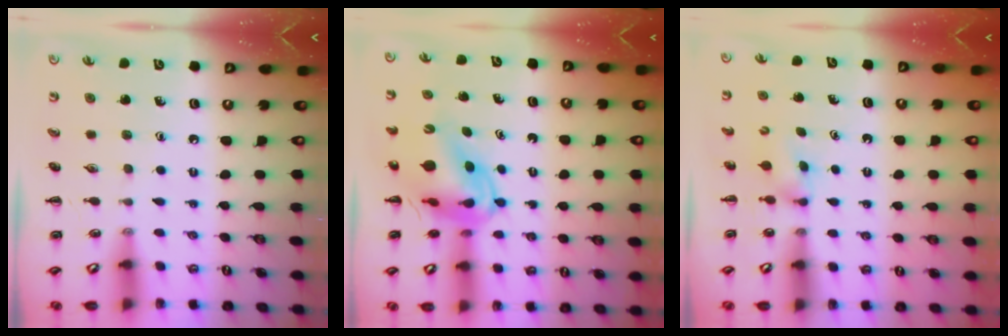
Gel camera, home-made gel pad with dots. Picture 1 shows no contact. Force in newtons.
{"total": 9.9, "press": 9.4, "slide": 3.2}
{"total": 2.3, "press": 2.1, "slide": 1.0}